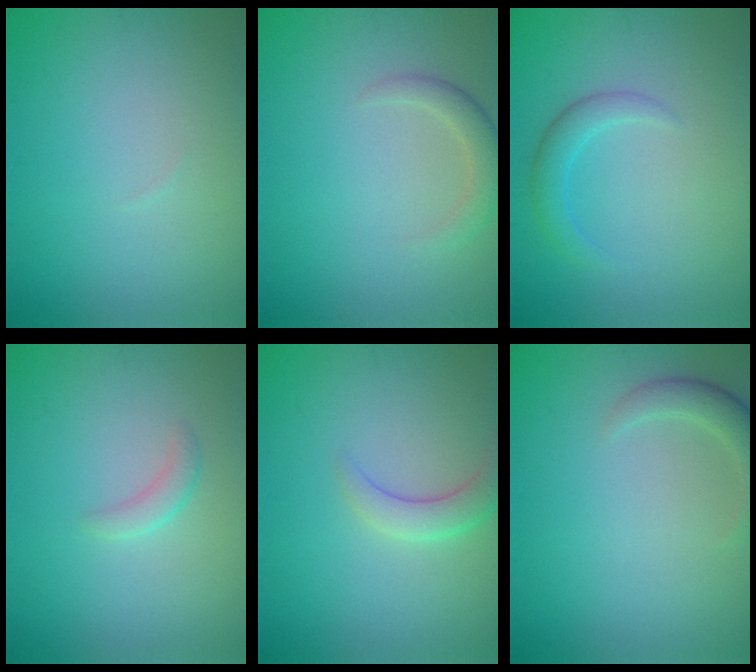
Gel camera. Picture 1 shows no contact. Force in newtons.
{"total": 1.9, "press": 1.9, "slide": 0.1}
{"total": 1.9, "press": 1.9, "slide": 0.1}
{"total": 1.2, "press": 1.2, "slide": 0.1}
{"total": 2.3, "press": 2.2, "slide": 0.1}
{"total": 2.2, "press": 2.2, "slide": 0.2}